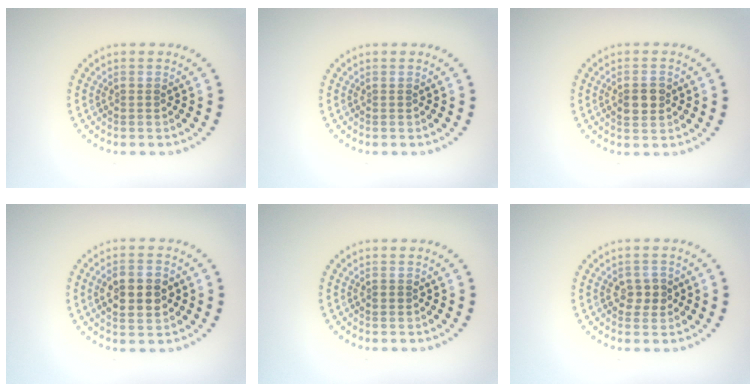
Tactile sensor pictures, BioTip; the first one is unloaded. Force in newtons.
{"total": 0.0}
{"total": 2.9, "press": 2.9, "slide": 0.1}
{"total": 4.5, "press": 4.5, "slide": 0.1}
{"total": 0.9, "press": 0.9, "slide": 0.3}
{"total": 2.2, "press": 2.1, "slide": 0.5}